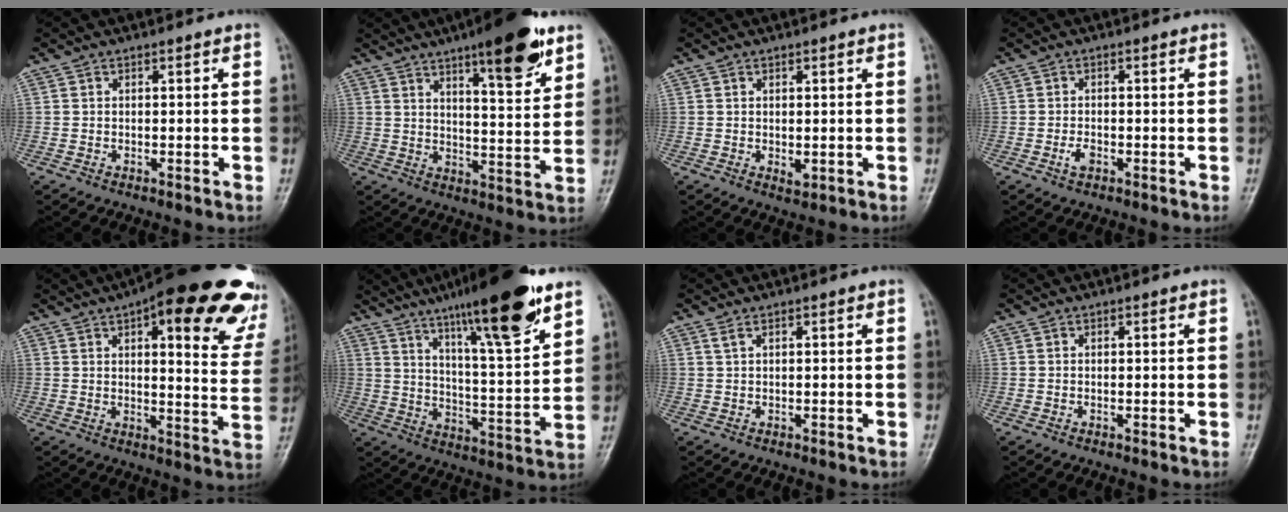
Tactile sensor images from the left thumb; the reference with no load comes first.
{"total": 14.3, "force": [8.9, 3.5, 10.7], "torque": [-0.132, -0.049, 0.130]}
{"total": 1.6, "force": [0.1, 0.9, 1.4], "torque": [-0.017, -0.005, 0.005]}
{"total": 2.0, "force": [-0.9, 1.1, 1.4], "torque": [-0.028, 0.004, -0.016]}
{"total": 25.8, "force": [14.8, 8.0, 19.6], "torque": [-0.218, -0.034, 0.173]}
{"total": 20.6, "force": [13.6, 2.8, 15.2], "torque": [-0.219, -0.061, 0.217]}
{"total": 0.9, "force": [0.5, 0.1, 0.7], "torque": [-0.019, 0.008, 0.014]}
{"total": 0.0}